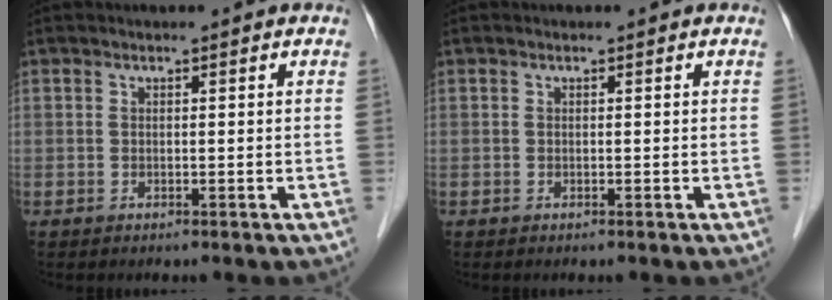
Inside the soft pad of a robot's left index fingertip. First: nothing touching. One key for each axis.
{"total": 0.0}